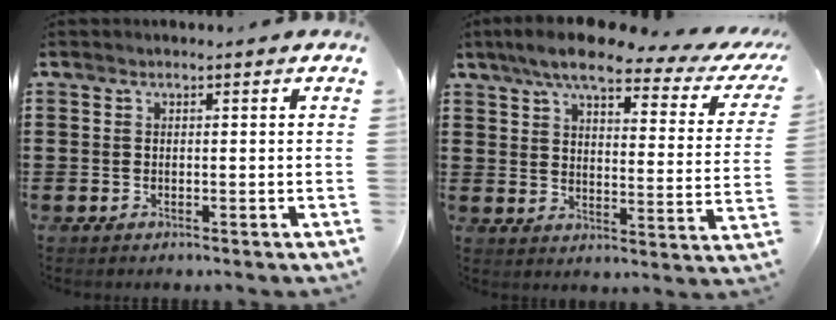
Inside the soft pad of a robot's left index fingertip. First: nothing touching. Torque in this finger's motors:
{"motor_torque": [1.11, -1.03, 0.49, 0.21]}